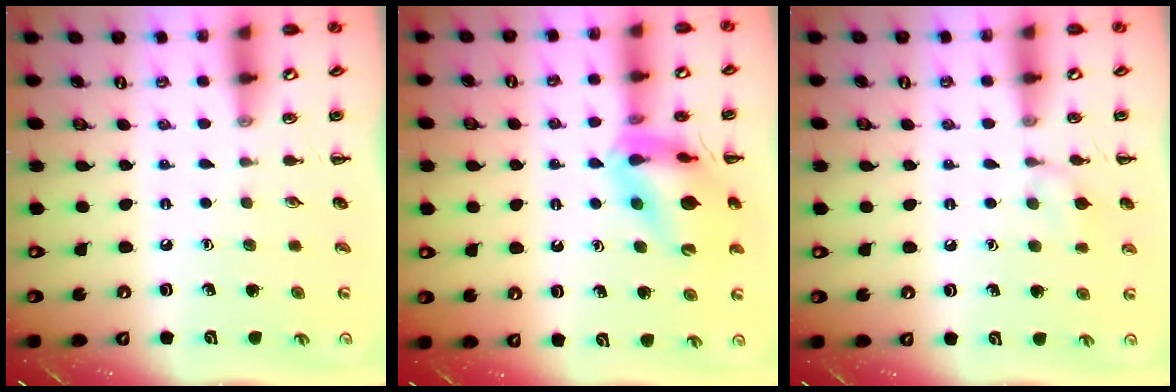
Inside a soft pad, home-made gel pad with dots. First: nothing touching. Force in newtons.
{"total": 14.7, "press": 14.5, "slide": 2.6}
{"total": 7.3, "press": 6.9, "slide": 2.1}